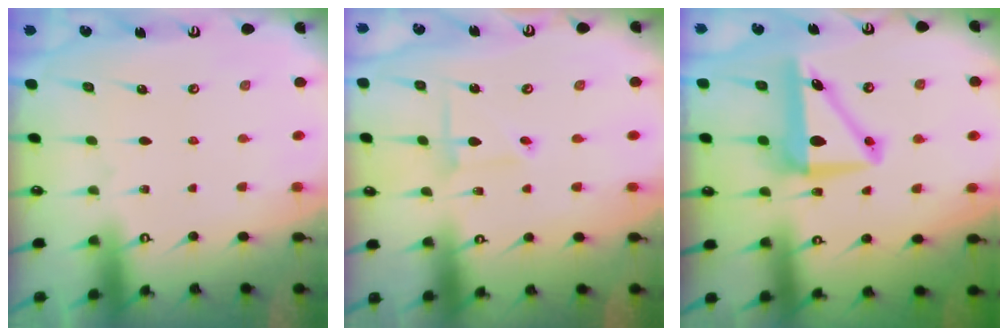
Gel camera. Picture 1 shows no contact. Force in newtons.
{"total": 3.2, "press": 3.2, "slide": 0.3}
{"total": 9.5, "press": 9.3, "slide": 2.1}